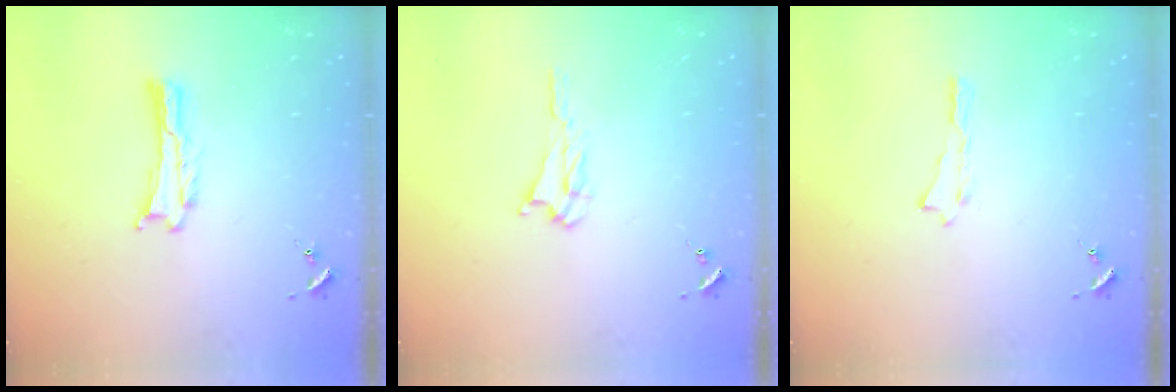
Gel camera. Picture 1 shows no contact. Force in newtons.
{"total": 2.5, "press": 2.5, "slide": 0.3}
{"total": 0.0}